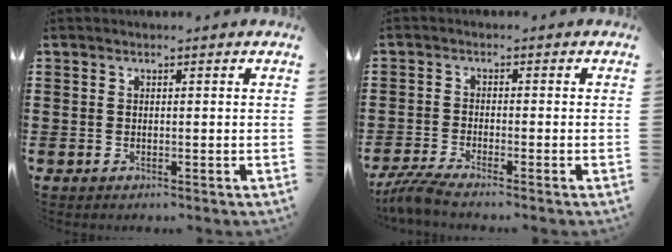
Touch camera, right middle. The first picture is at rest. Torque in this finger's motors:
{"motor_torque": [0.75, -0.30, 0.01, 0.07]}